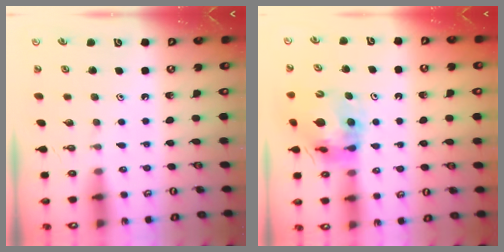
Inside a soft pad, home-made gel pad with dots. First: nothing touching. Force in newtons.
{"total": 12.4, "press": 12.3, "slide": 1.4}